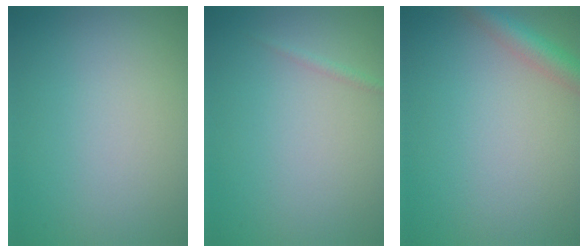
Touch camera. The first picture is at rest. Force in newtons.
{"total": 0.6, "press": 0.6, "slide": 0.1}
{"total": 2.8, "press": 2.8, "slide": 0.1}